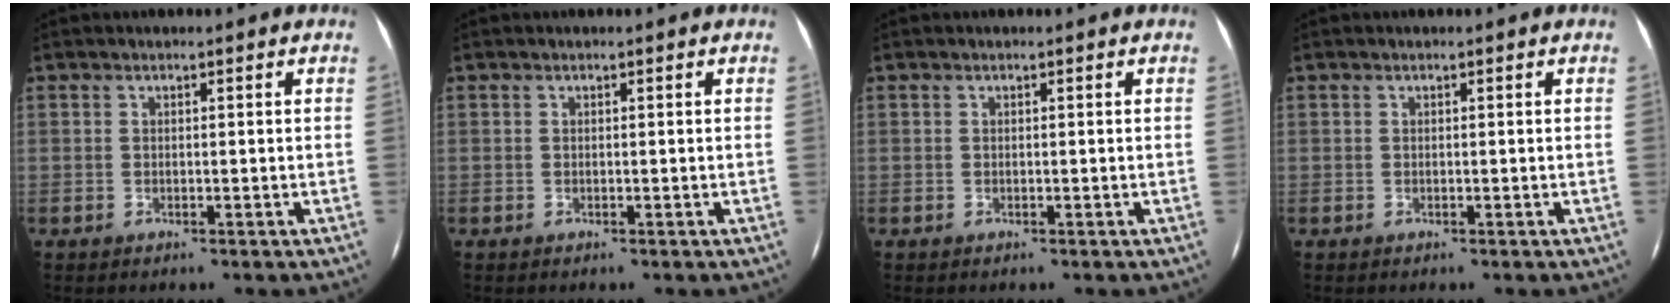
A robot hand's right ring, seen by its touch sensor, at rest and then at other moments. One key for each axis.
{"total": 0.0}
{"total": 0.0}
{"total": 0.0}